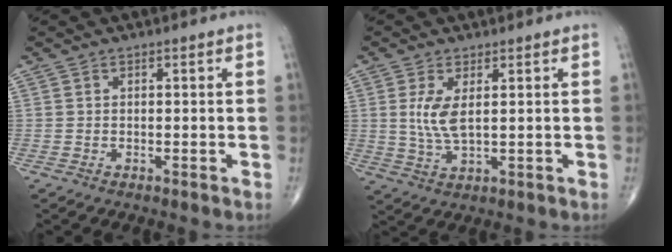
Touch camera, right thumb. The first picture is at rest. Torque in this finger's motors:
{"motor_torque": [-0.55, 0.54, 0.63, 0.16, 0.06]}